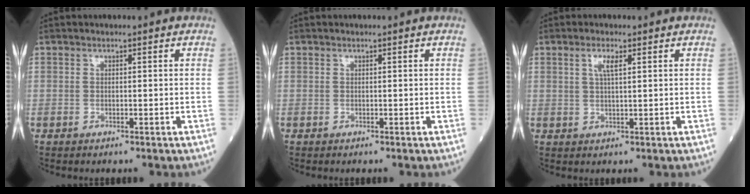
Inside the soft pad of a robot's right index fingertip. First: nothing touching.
{"total": 0.0}
{"total": 2.5, "force": [1.1, 0.4, 2.3], "torque": [-0.048, 0.002, 0.020]}